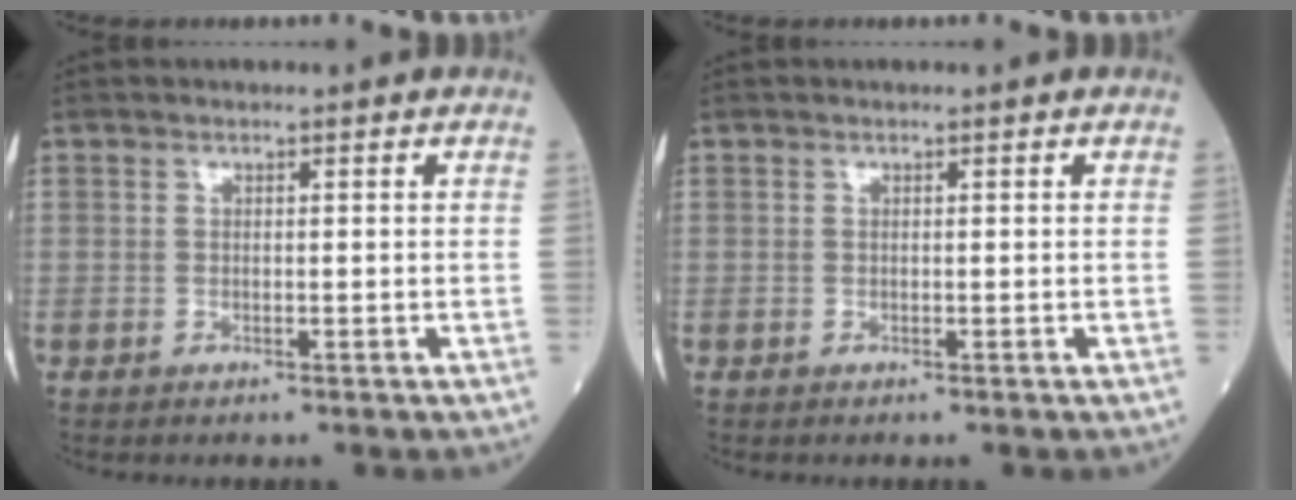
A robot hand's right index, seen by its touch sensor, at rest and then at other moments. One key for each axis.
{"total": 0.0}